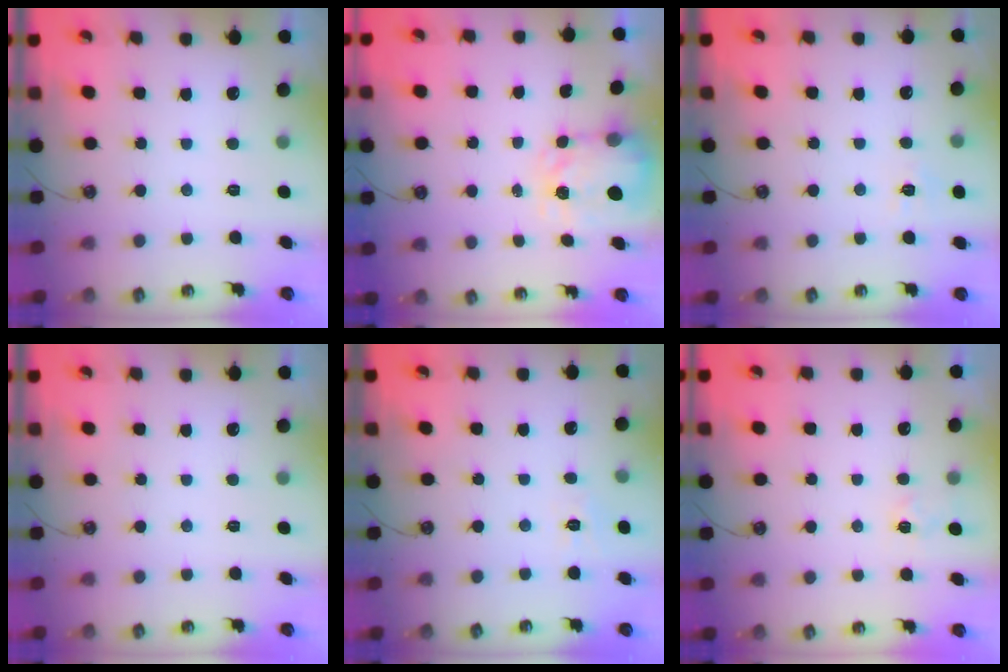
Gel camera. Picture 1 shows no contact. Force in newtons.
{"total": 4.0, "press": 4.0, "slide": 0.5}
{"total": 6.5, "press": 6.5, "slide": 0.5}
{"total": 0.0}
{"total": 2.8, "press": 2.8, "slide": 0.5}
{"total": 3.8, "press": 3.7, "slide": 0.5}